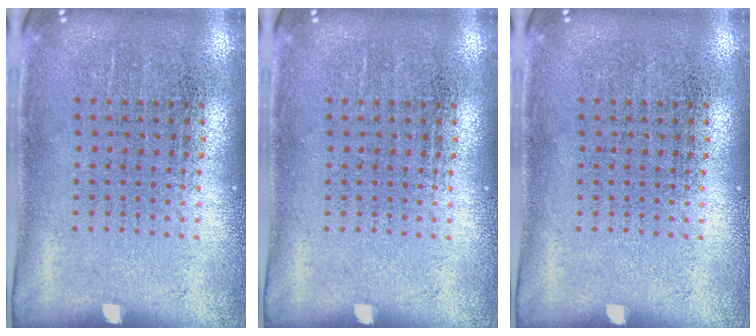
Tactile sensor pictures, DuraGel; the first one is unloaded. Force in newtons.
{"total": 0.0}
{"total": 0.0}